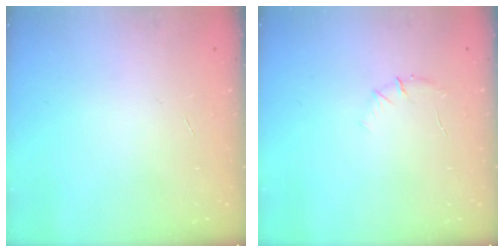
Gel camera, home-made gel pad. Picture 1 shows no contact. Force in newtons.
{"total": 5.1, "press": 4.9, "slide": 1.6}